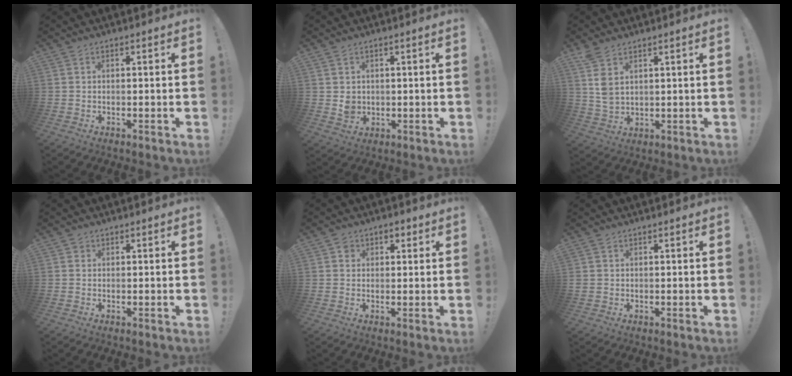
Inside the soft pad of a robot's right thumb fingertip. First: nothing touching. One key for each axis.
{"total": 3.9, "fx": 1.0, "fy": 3.5, "fz": 1.4, "tx": -0.007, "ty": -0.005, "tz": 0.019}
{"total": 6.5, "fx": 3.4, "fy": 3.6, "fz": 4.2, "tx": -0.077, "ty": -0.016, "tz": 0.064}
{"total": 1.0, "fx": 0.4, "fy": 0.9, "fz": 0.0, "tx": 0.000, "ty": 0.003, "tz": 0.007}
{"total": 3.2, "fx": 0.9, "fy": 3.0, "fz": 0.7, "tx": -0.005, "ty": 0.004, "tz": 0.014}
{"total": 0.9, "fx": 0.2, "fy": 0.8, "fz": 0.2, "tx": -0.004, "ty": 0.001, "tz": 0.005}